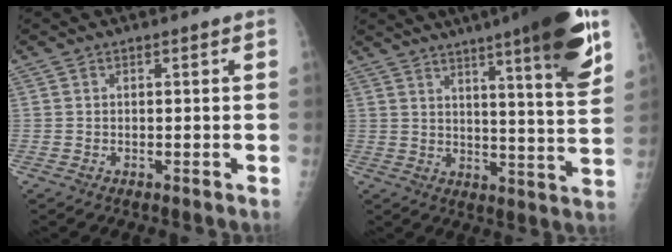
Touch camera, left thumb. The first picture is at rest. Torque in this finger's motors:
{"motor_torque": [2.53, 1.69, 1.57, -1.08, 0.39]}